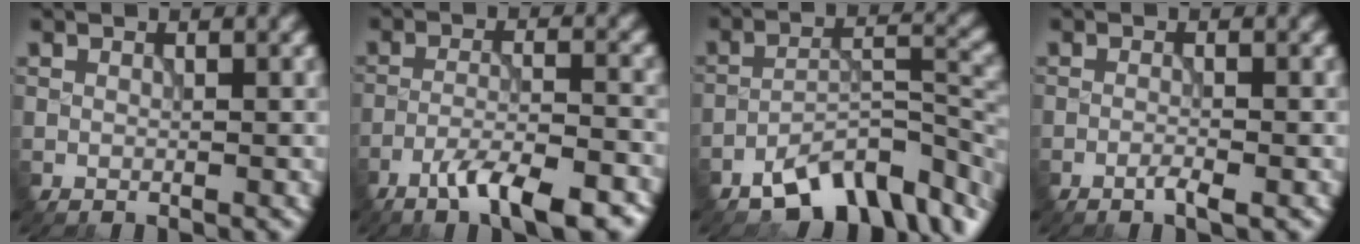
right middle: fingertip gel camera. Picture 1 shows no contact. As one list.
[{"total": 7.7, "force": [-5.3, 1.7, 5.4], "torque": [-0.089, 0.003, -0.086]}, {"total": 9.5, "force": [-6.7, 3.7, 5.7], "torque": [-0.077, -0.005, -0.115]}, {"total": 1.3, "force": [-0.8, 0.1, 1.0], "torque": [-0.017, 0.001, -0.019]}]